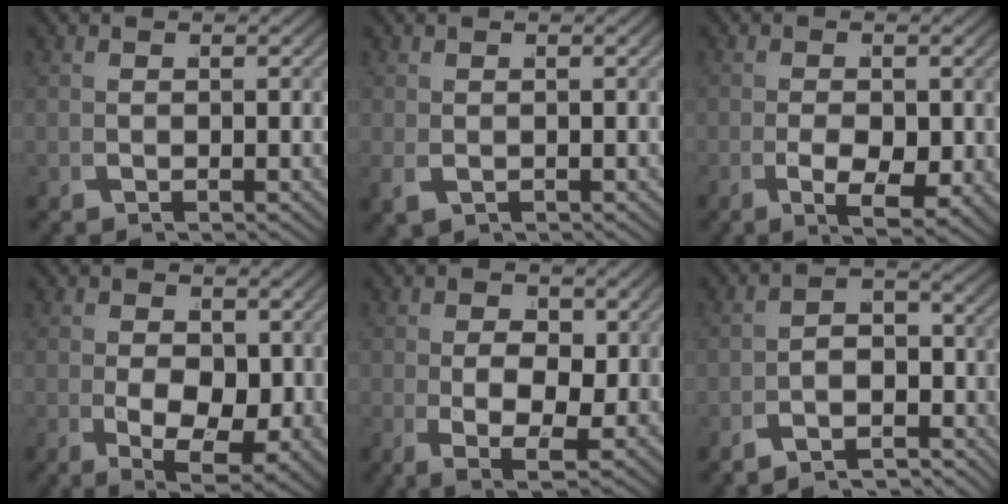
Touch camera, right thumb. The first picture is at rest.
{"total": 1.1, "force": [-0.1, 0.8, 0.7], "torque": [-0.016, -0.003, 0.005]}
{"total": 5.9, "force": [-1.3, 3.1, 4.9], "torque": [-0.087, -0.025, -0.009]}
{"total": 9.2, "force": [-1.2, 6.0, 6.9], "torque": [-0.127, -0.052, 0.008]}
{"total": 7.3, "force": [-0.7, 4.6, 5.7], "torque": [-0.109, -0.037, 0.008]}
{"total": 6.9, "force": [-5.0, 3.5, 3.3], "torque": [-0.050, -0.026, -0.074]}